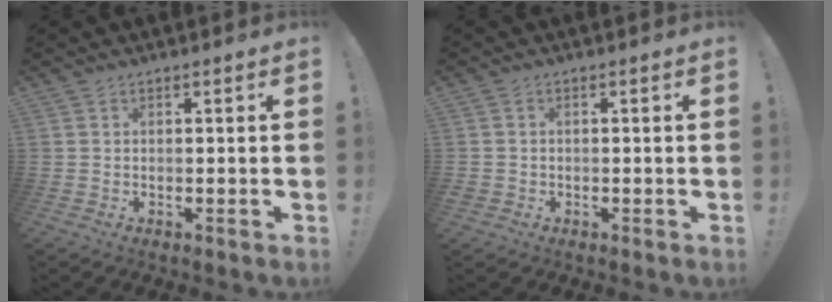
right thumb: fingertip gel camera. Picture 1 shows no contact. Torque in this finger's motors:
{"motor_torque": [-0.06, 0.18, 0.17, -0.11, 0.06]}